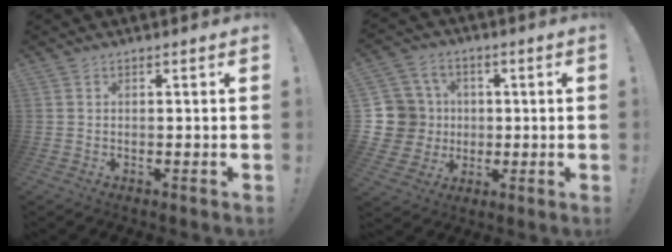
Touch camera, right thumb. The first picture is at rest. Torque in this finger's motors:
{"motor_torque": [0.37, 0.54, 0.04, -0.12, 0.00]}